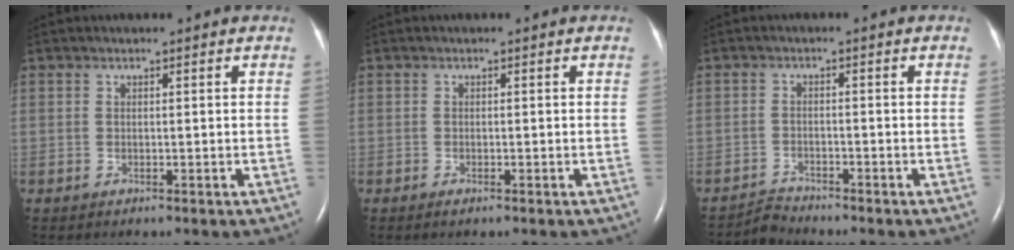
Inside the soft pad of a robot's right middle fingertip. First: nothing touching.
{"total": 0.7, "force": [-0.5, 0.1, 0.6], "torque": [-0.011, -0.001, -0.006]}
{"total": 2.3, "force": [-2.1, -0.4, -0.8], "torque": [0.020, -0.017, -0.039]}